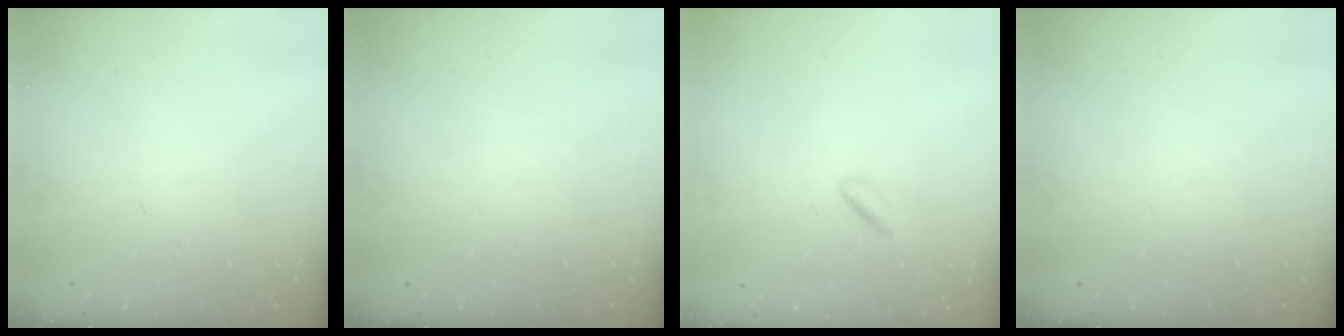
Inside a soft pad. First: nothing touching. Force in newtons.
{"total": 0.0}
{"total": 1.5, "press": 1.3, "slide": 0.6}
{"total": 0.0}